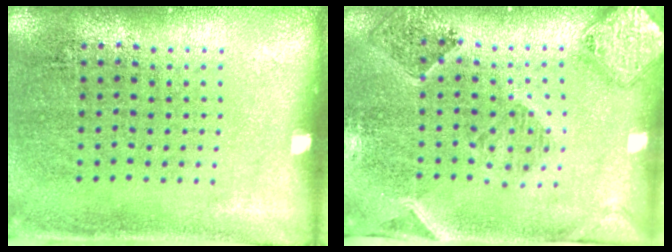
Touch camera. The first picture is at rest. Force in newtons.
{"total": 1.5, "press": 1.5, "slide": 0.3}